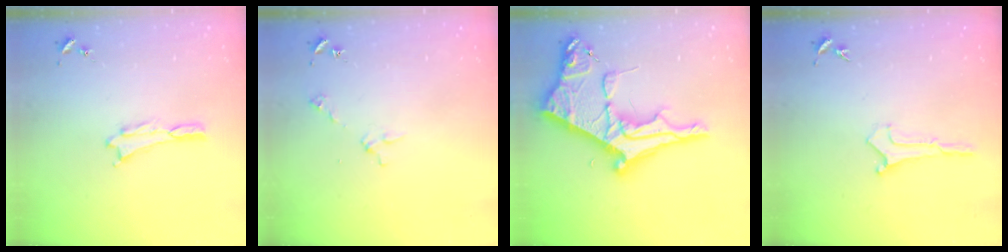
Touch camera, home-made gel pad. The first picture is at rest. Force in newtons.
{"total": 2.9, "press": 2.9, "slide": 0.2}
{"total": 11.6, "press": 11.6, "slide": 1.1}
{"total": 0.0}